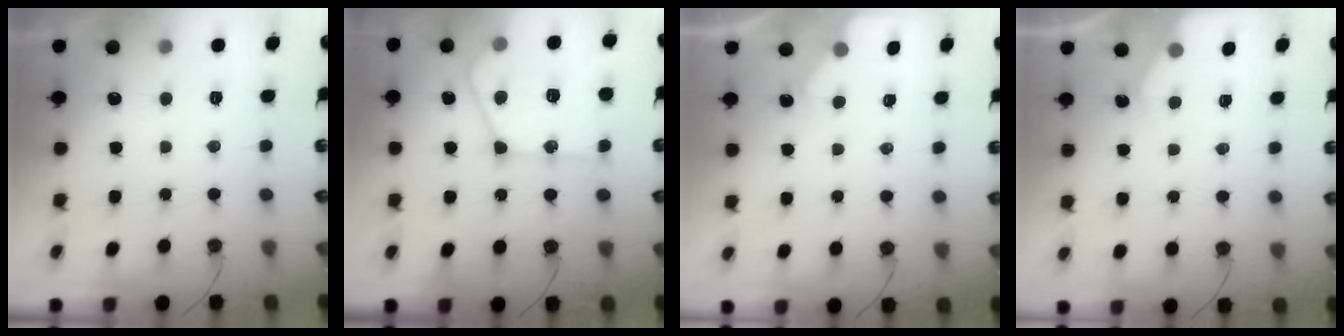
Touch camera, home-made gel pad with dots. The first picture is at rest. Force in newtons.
{"total": 18.9, "press": 18.9, "slide": 1.5}
{"total": 1.9, "press": 1.9, "slide": 0.3}
{"total": 3.0, "press": 2.9, "slide": 0.5}